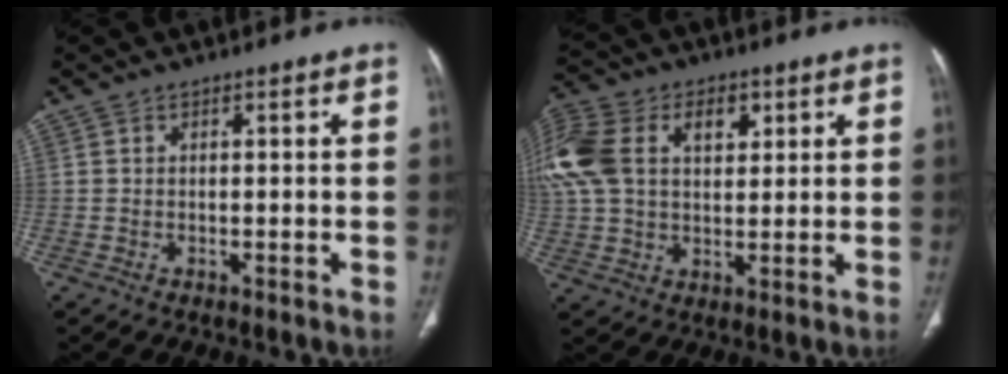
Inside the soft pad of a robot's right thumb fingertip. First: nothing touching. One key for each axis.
{"total": 21.4, "fx": 7.0, "fy": 14.2, "fz": 14.3, "tx": -0.317, "ty": 0.038, "tz": 0.128}